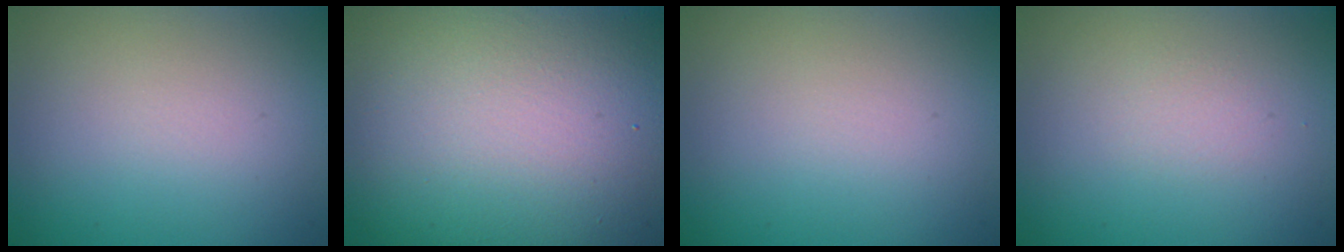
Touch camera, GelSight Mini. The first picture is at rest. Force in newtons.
{"total": 17.2, "press": 17.1, "slide": 1.6}
{"total": 0.0}
{"total": 0.7, "press": 0.7, "slide": 0.0}